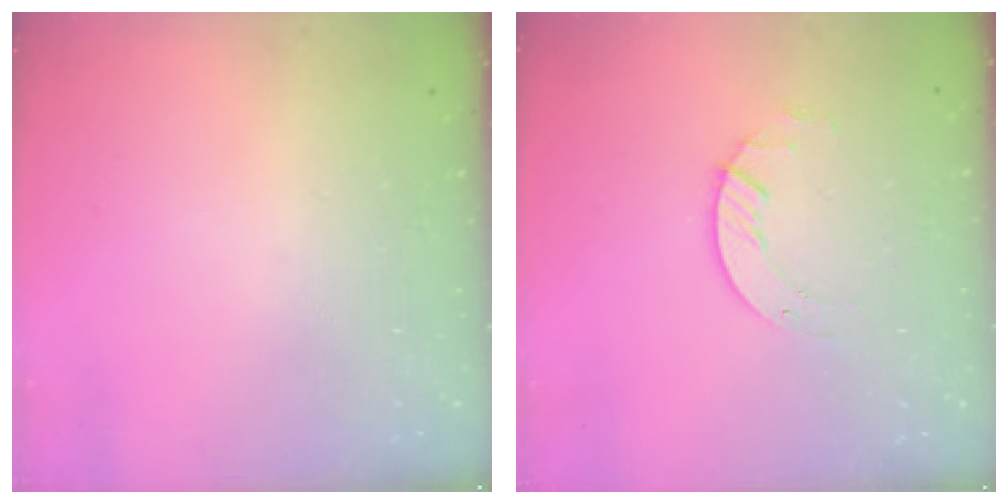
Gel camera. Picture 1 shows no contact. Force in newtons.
{"total": 2.6, "press": 2.6, "slide": 0.3}